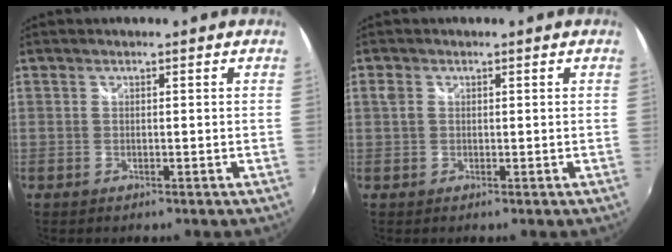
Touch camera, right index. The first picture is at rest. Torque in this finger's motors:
{"motor_torque": [0.00, 0.04, 0.05, 0.02]}